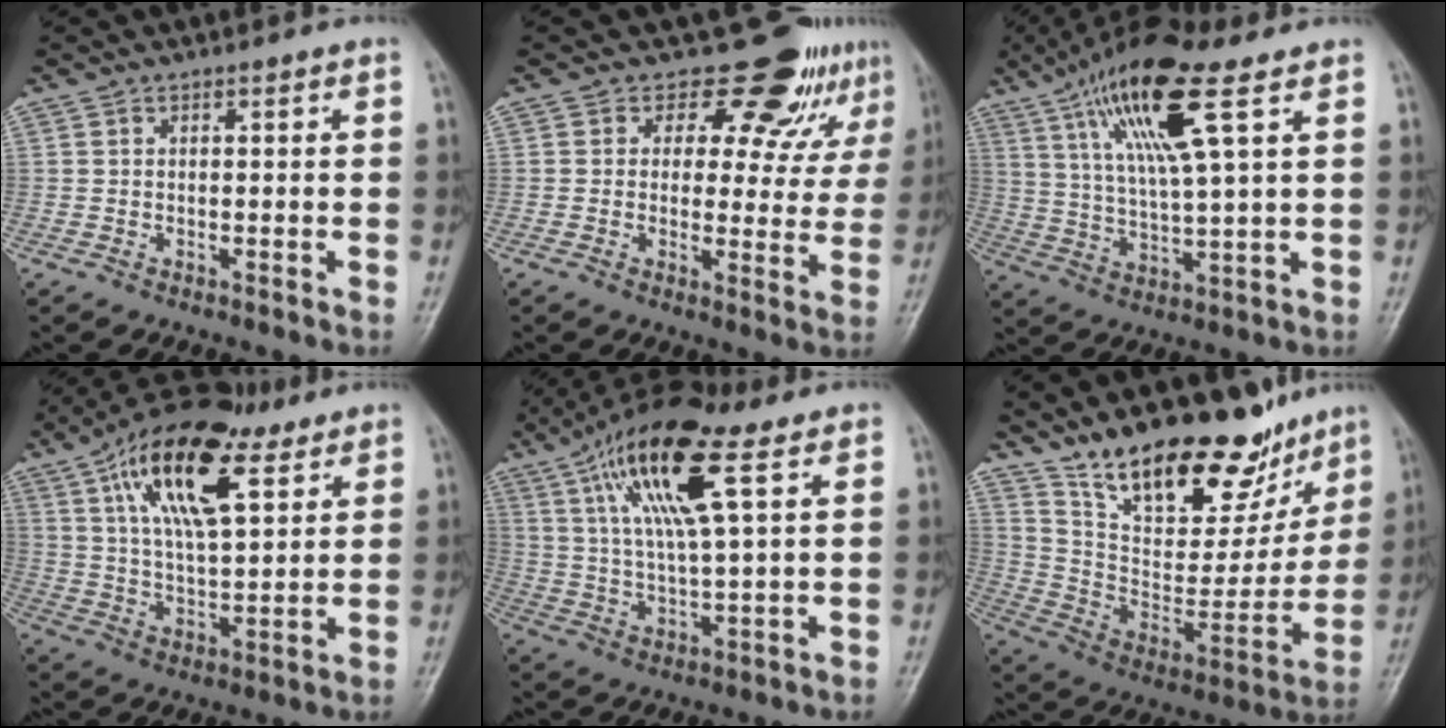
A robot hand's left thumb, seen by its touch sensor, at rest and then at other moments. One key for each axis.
{"total": 10.8, "fx": 8.5, "fy": 5.6, "fz": 3.6, "tx": 0.003, "ty": -0.053, "tz": 0.094}
{"total": 16.0, "fx": 7.5, "fy": 3.4, "fz": 13.7, "tx": -0.265, "ty": -0.014, "tz": 0.137}
{"total": 20.2, "fx": 9.8, "fy": 8.5, "fz": 15.5, "tx": -0.247, "ty": -0.019, "tz": 0.168}
{"total": 18.2, "fx": 8.7, "fy": 5.1, "fz": 15.2, "tx": -0.281, "ty": -0.012, "tz": 0.154}
{"total": 25.7, "fx": 18.2, "fy": 11.0, "fz": 14.3, "tx": -0.177, "ty": -0.080, "tz": 0.301}